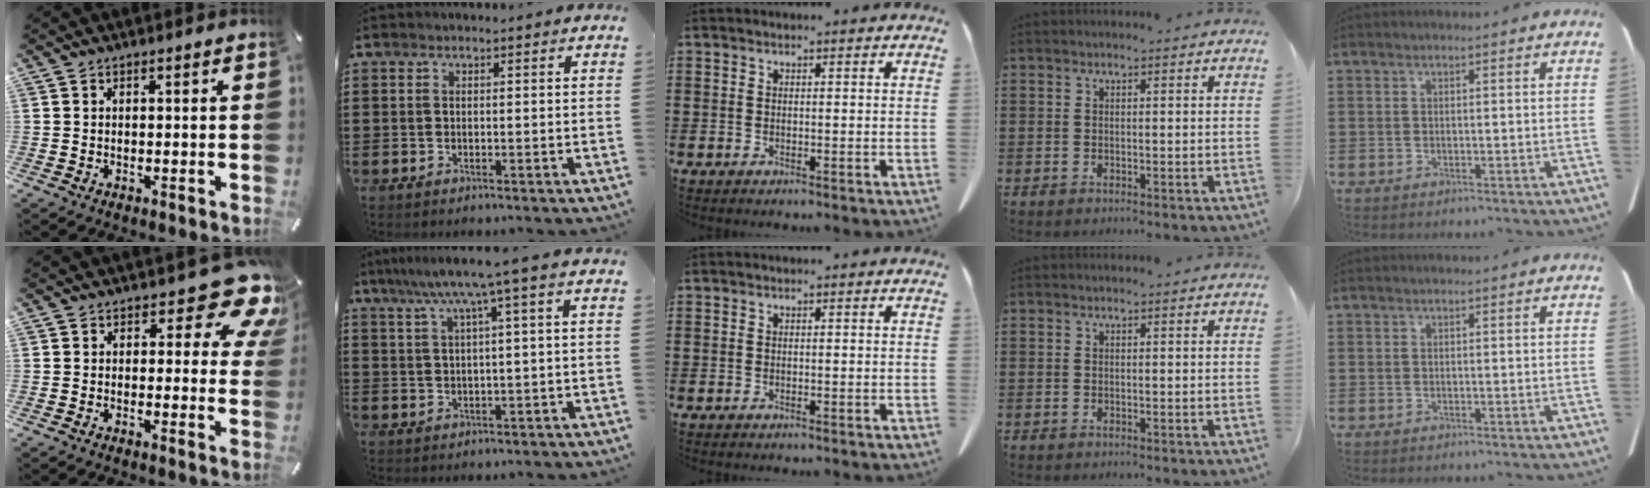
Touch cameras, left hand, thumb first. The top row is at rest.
{"thumb": {"total": 11.6, "force": [6.2, 5.5, 8.1], "torque": [-0.088, -0.045, 0.103]}, "index": {"total": 6.2, "force": [2.7, -0.5, 5.5], "torque": [-0.114, -0.004, 0.042]}}